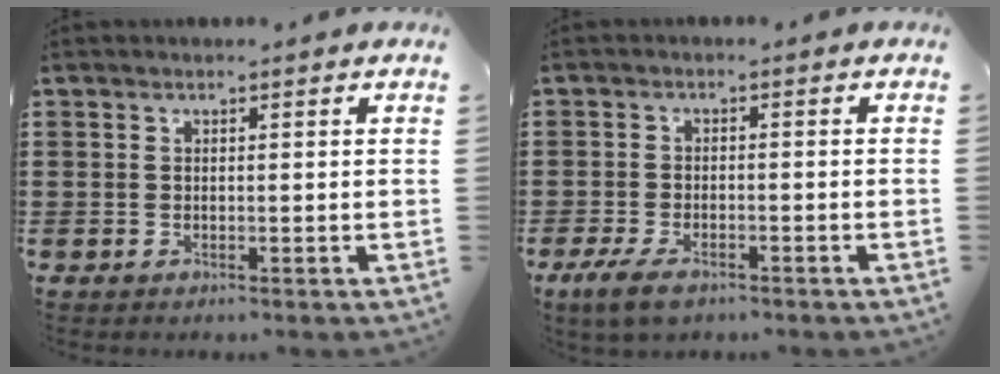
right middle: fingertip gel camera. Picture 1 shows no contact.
{"total": 3.7, "force": [-2.4, 1.6, 2.3], "torque": [-0.053, 0.001, -0.046]}